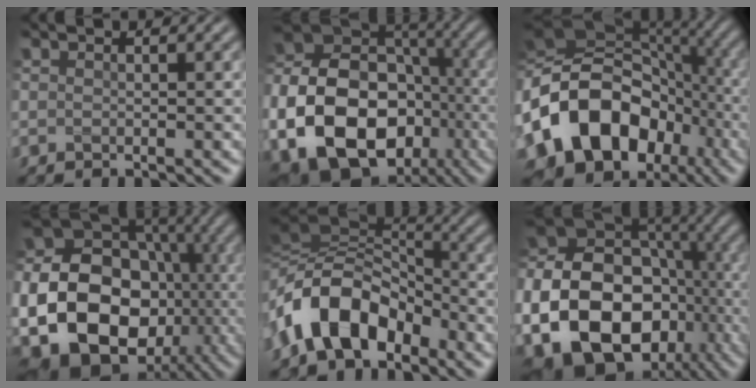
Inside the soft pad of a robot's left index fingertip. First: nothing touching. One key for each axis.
{"total": 17.9, "fx": -5.4, "fy": 13.4, "fz": 10.6, "tx": -0.208, "ty": -0.023, "tz": -0.092}
{"total": 17.5, "fx": -5.3, "fy": 13.6, "fz": 9.7, "tx": -0.206, "ty": 0.009, "tz": -0.106}
{"total": 23.8, "fx": -4.5, "fy": 19.8, "fz": 12.4, "tx": -0.241, "ty": -0.018, "tz": -0.111}
{"total": 9.7, "fx": -3.6, "fy": 6.0, "fz": 6.8, "tx": -0.121, "ty": 0.025, "tz": -0.080}
{"total": 22.3, "fx": -6.1, "fy": 16.9, "fz": 13.2, "tx": -0.251, "ty": -0.022, "tz": -0.110}